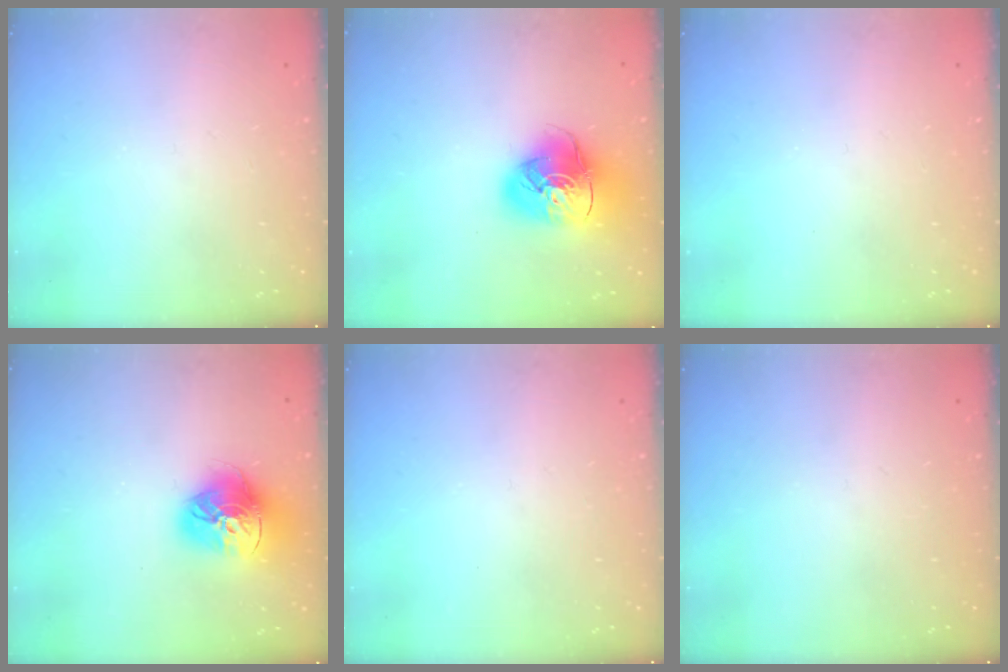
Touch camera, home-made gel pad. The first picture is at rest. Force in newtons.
{"total": 14.9, "press": 14.8, "slide": 1.9}
{"total": 0.0}
{"total": 17.9, "press": 17.9, "slide": 1.6}
{"total": 0.0}
{"total": 0.0}